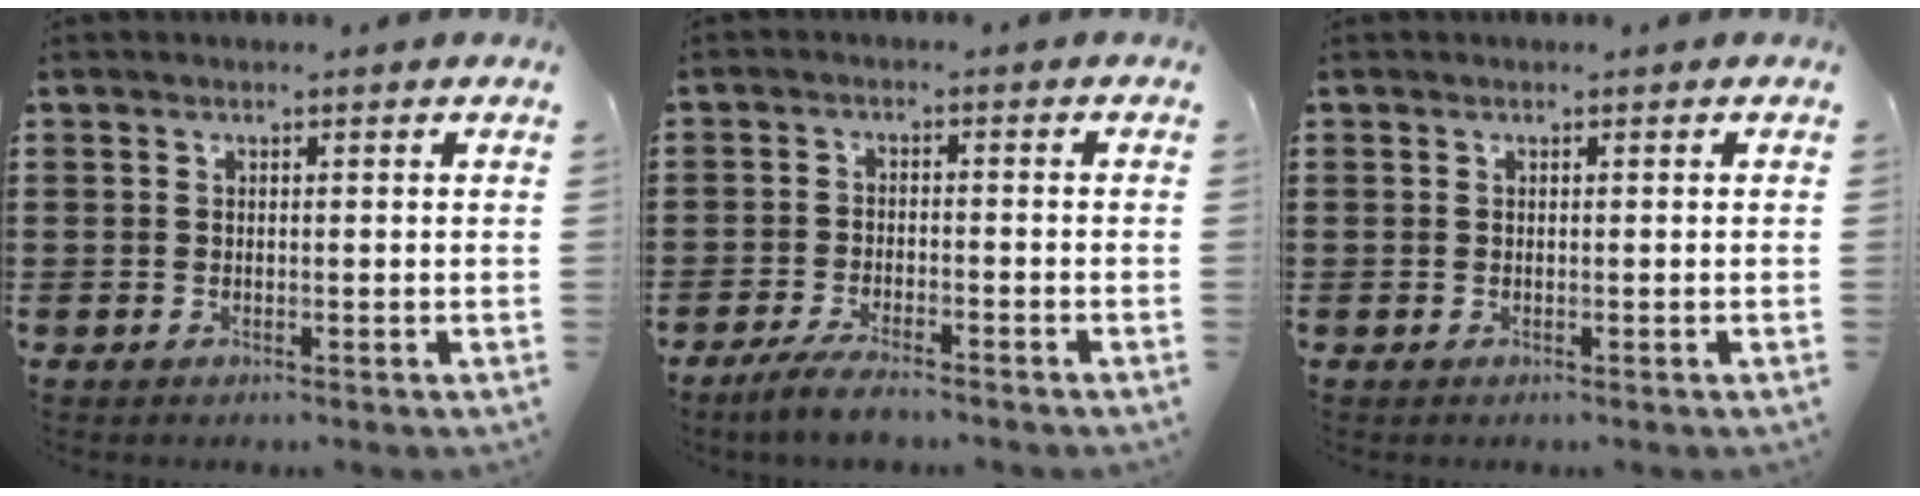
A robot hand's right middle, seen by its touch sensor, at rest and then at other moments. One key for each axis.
{"total": 3.9, "fx": -3.5, "fy": 0.4, "fz": 1.8, "tx": -0.036, "ty": -0.001, "tz": -0.068}
{"total": 0.0}